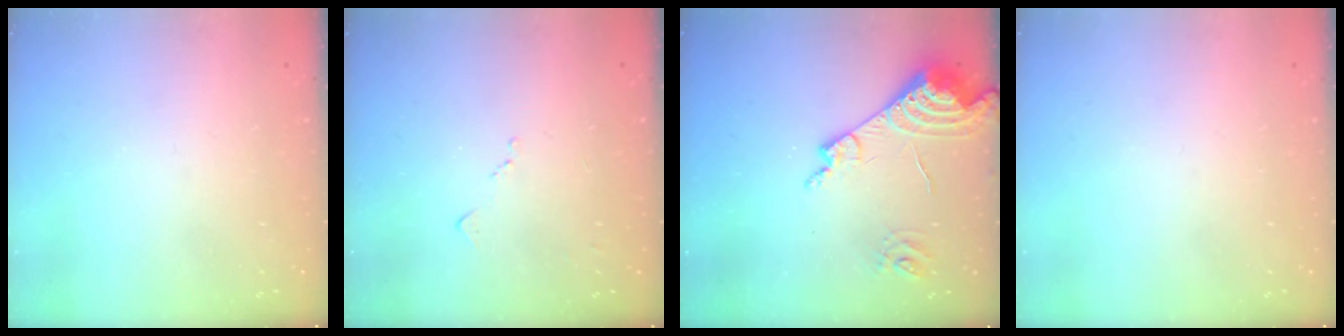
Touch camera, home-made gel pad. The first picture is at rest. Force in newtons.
{"total": 6.1, "press": 6.0, "slide": 0.8}
{"total": 13.6, "press": 13.6, "slide": 1.5}
{"total": 0.0}